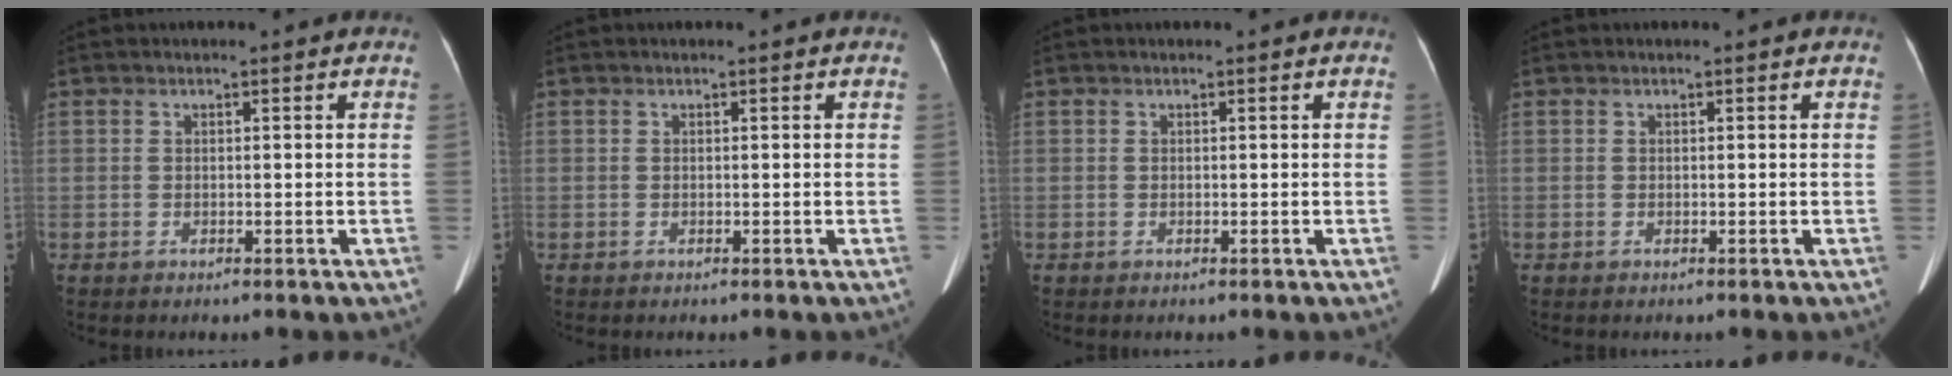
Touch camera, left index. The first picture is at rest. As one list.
[{"total": 0.0}, {"total": 0.0}, {"total": 0.0}]